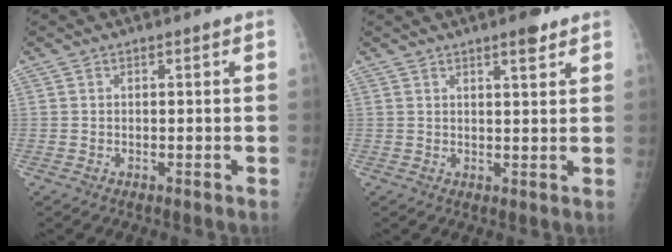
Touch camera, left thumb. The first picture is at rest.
{"total": 3.8, "force": [2.6, 1.0, 2.6], "torque": [-0.031, -0.014, 0.035]}